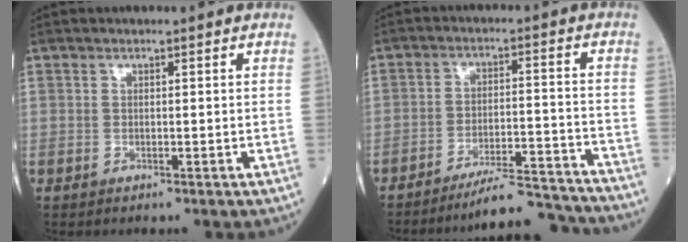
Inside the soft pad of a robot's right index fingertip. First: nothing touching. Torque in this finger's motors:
{"motor_torque": [-0.40, -0.59, 0.06, 0.00]}